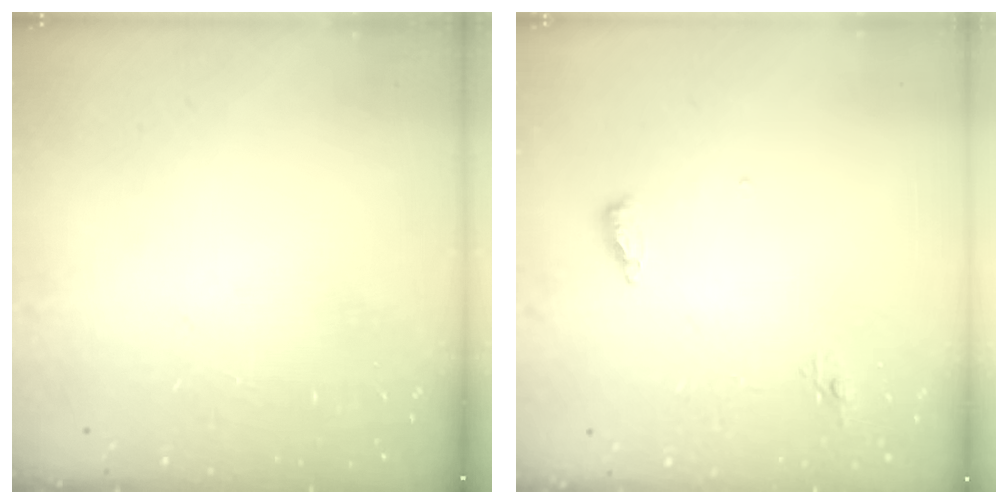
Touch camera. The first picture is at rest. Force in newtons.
{"total": 6.5, "press": 6.4, "slide": 1.1}